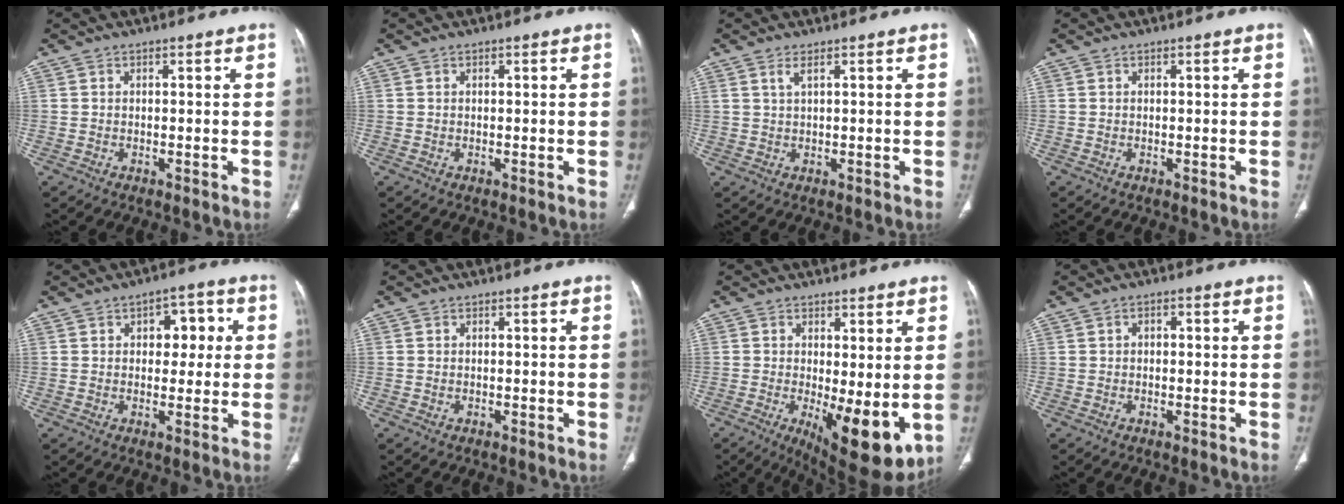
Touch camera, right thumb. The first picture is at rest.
{"total": 0.0}
{"total": 1.7, "force": [1.0, 0.3, 1.3], "torque": [-0.034, -0.001, 0.027]}
{"total": 0.0}
{"total": 6.6, "force": [1.6, 4.1, 4.9], "torque": [-0.027, 0.007, 0.016]}
{"total": 0.0}
{"total": 11.8, "force": [-1.9, 4.1, 10.9], "torque": [-0.155, -0.029, -0.014]}
{"total": 1.3, "force": [0.1, 1.0, 0.9], "torque": [-0.008, 0.006, -0.001]}